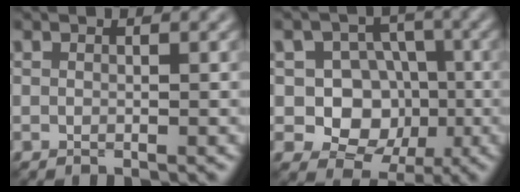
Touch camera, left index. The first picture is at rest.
{"total": 7.9, "force": [-1.0, 7.0, 3.5], "torque": [-0.048, 0.021, -0.046]}